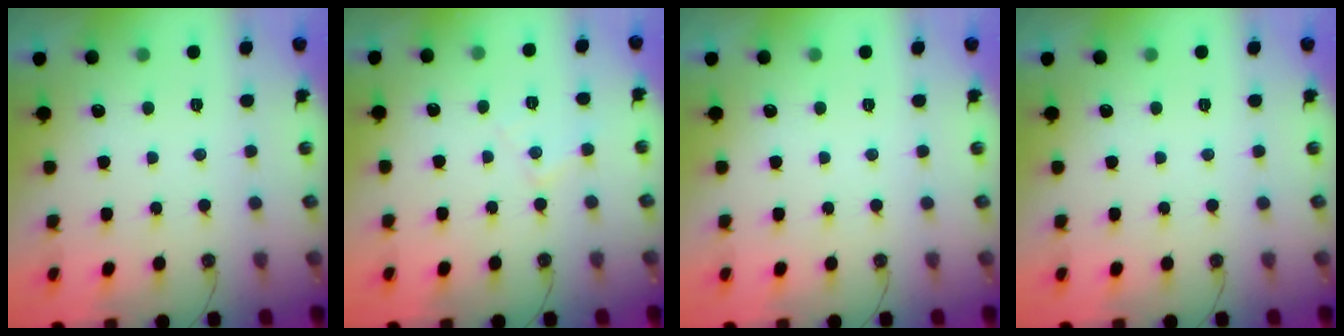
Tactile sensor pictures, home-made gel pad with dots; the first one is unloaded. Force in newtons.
{"total": 5.6, "press": 5.6, "slide": 0.2}
{"total": 0.0}
{"total": 0.0}